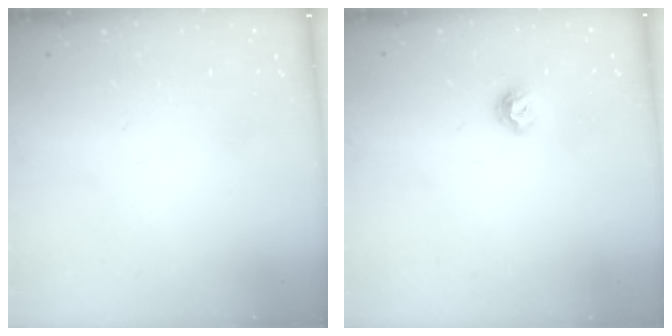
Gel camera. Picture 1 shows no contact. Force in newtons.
{"total": 6.4, "press": 6.4, "slide": 0.7}